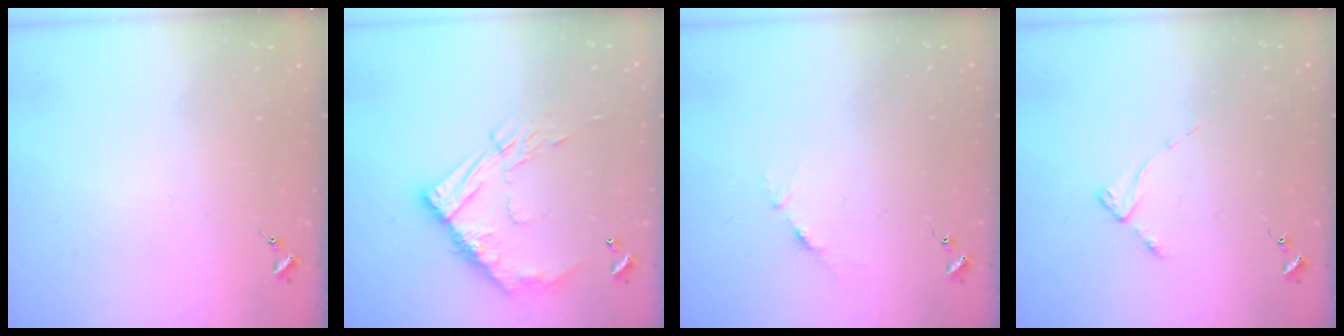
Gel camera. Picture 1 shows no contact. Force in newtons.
{"total": 14.5, "press": 14.5, "slide": 1.1}
{"total": 3.8, "press": 3.8, "slide": 0.5}
{"total": 2.9, "press": 2.8, "slide": 0.4}